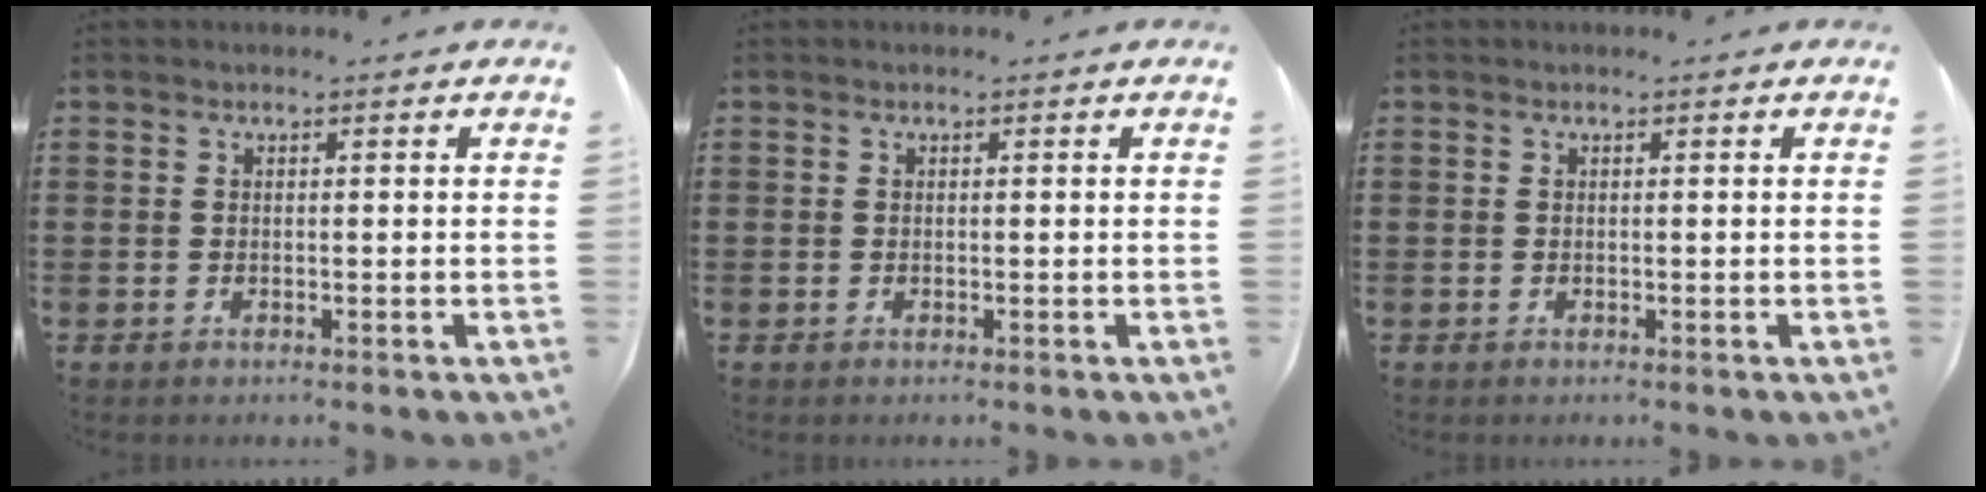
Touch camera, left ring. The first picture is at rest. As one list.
[{"total": 0.0}, {"total": 0.0}]